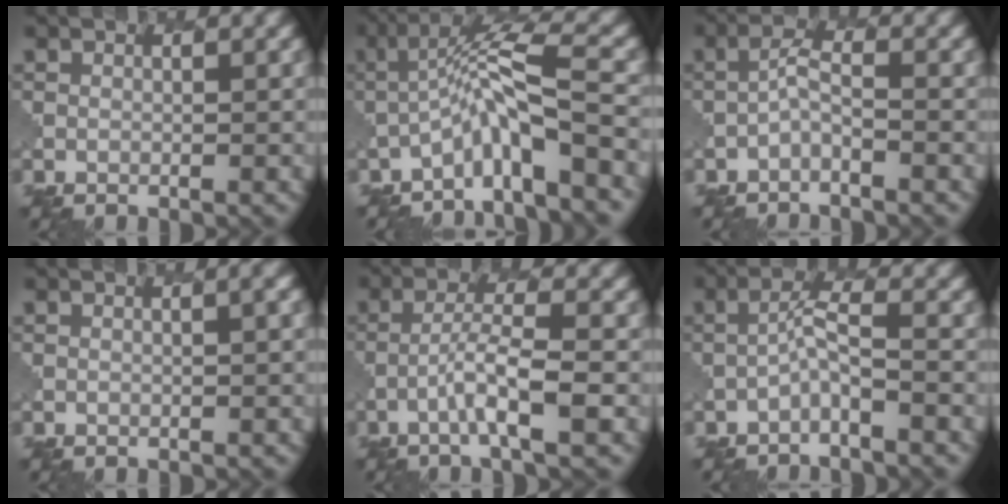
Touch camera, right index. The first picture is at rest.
{"total": 6.0, "force": [-2.8, 0.9, 5.2], "torque": [-0.083, 0.020, -0.052]}
{"total": 1.4, "force": [-0.9, 0.3, 1.1], "torque": [-0.025, 0.008, -0.019]}
{"total": 1.5, "force": [0.1, 0.6, 1.4], "torque": [-0.009, 0.001, 0.001]}
{"total": 3.9, "force": [-1.4, 0.3, 3.7], "torque": [-0.065, 0.013, -0.031]}
{"total": 2.1, "force": [-1.1, 0.2, 1.7], "torque": [-0.035, 0.013, -0.024]}